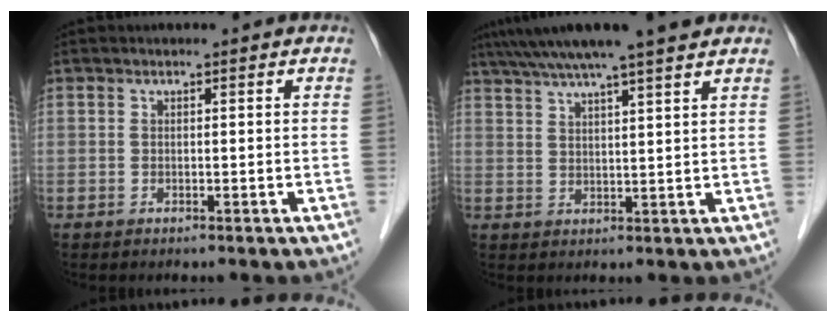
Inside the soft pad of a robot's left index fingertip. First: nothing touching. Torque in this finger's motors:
{"motor_torque": [0.14, -0.49, 0.70, 0.21]}